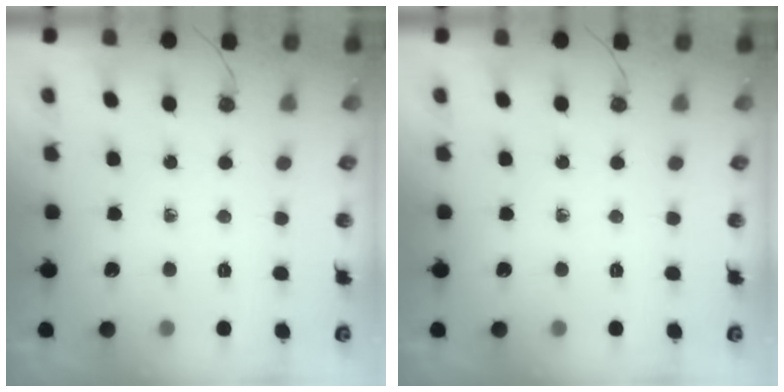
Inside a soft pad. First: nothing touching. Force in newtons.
{"total": 0.0}